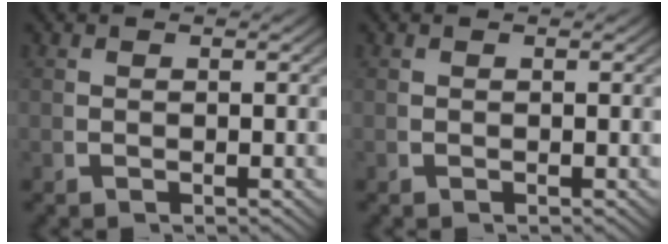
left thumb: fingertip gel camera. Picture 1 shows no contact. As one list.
[{"total": 0.0}]